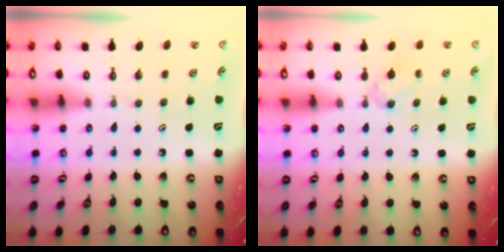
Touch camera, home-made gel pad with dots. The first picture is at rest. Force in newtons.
{"total": 3.1, "press": 3.0, "slide": 0.6}